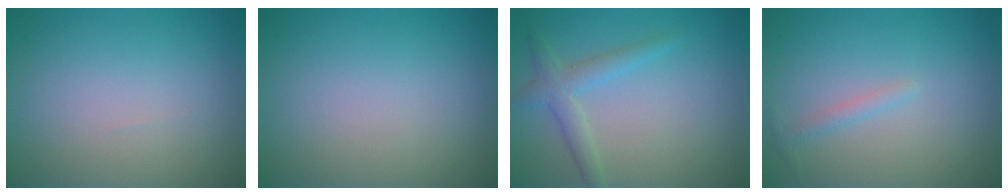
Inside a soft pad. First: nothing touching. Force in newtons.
{"total": 0.0}
{"total": 2.4, "press": 2.4, "slide": 0.1}
{"total": 0.9, "press": 0.9, "slide": 0.0}